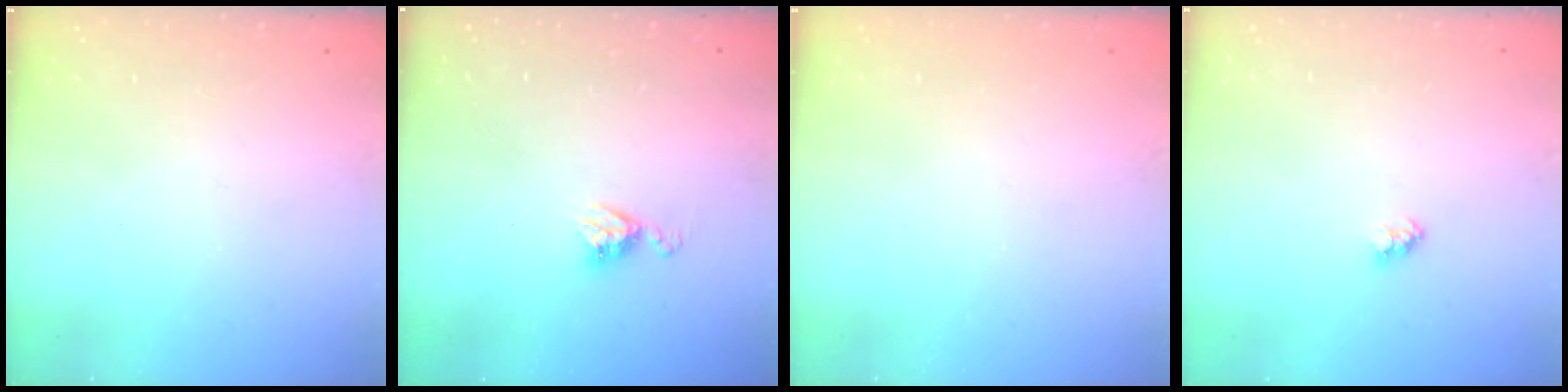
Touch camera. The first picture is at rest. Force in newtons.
{"total": 6.8, "press": 6.8, "slide": 0.4}
{"total": 0.0}
{"total": 2.5, "press": 2.5, "slide": 0.1}